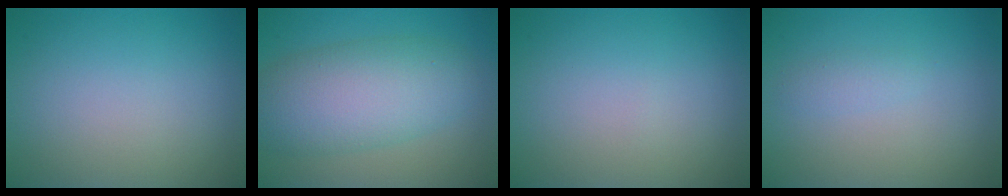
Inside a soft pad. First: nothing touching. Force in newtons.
{"total": 7.6, "press": 7.6, "slide": 0.2}
{"total": 0.0}
{"total": 1.0, "press": 1.0, "slide": 0.1}